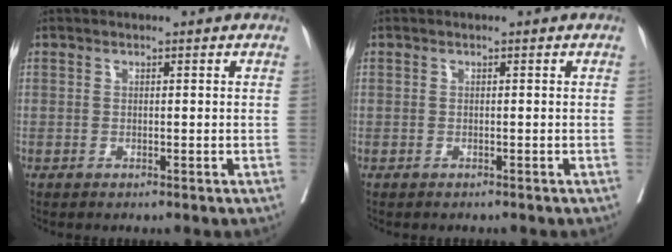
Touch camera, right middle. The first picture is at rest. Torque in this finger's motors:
{"motor_torque": [0.64, -0.77, 0.04, 0.01]}